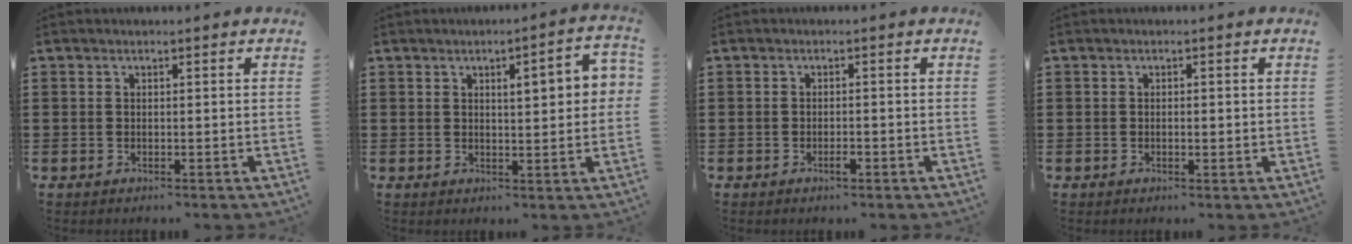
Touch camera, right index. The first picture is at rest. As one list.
[{"total": 4.7, "force": [1.0, 1.1, 4.4], "torque": [-0.068, -0.002, 0.010]}, {"total": 1.6, "force": [-0.8, 0.5, 1.3], "torque": [-0.026, -0.003, -0.014]}, {"total": 1.0, "force": [-0.1, 0.4, 0.9], "torque": [-0.017, 0.001, -0.002]}]